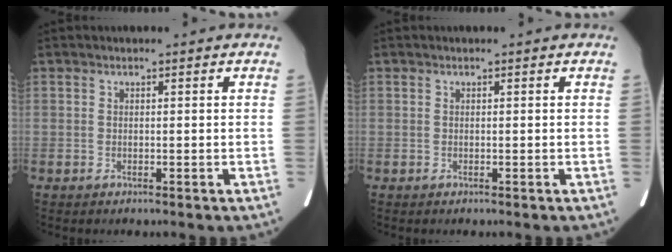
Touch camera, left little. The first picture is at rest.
{"total": 0.0}